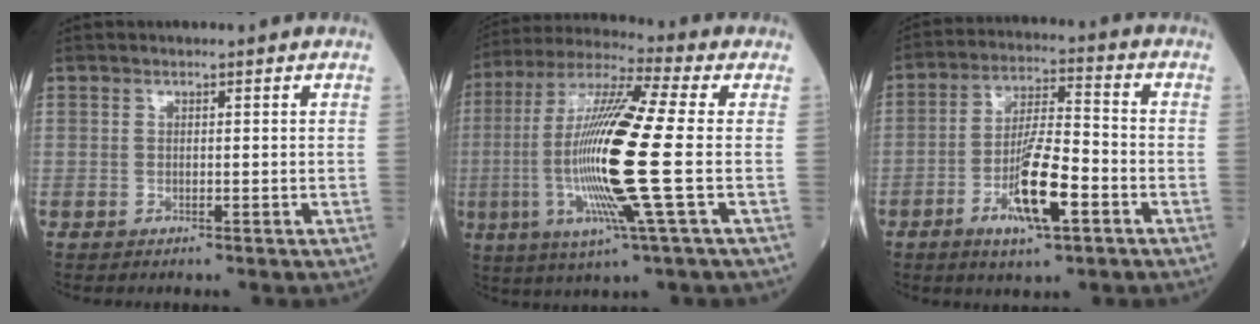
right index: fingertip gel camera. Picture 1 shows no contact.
{"total": 18.4, "force": [-2.3, -0.2, 18.3], "torque": [-0.376, -0.010, -0.054]}
{"total": 10.6, "force": [-4.3, 1.9, 9.5], "torque": [-0.178, -0.005, -0.074]}